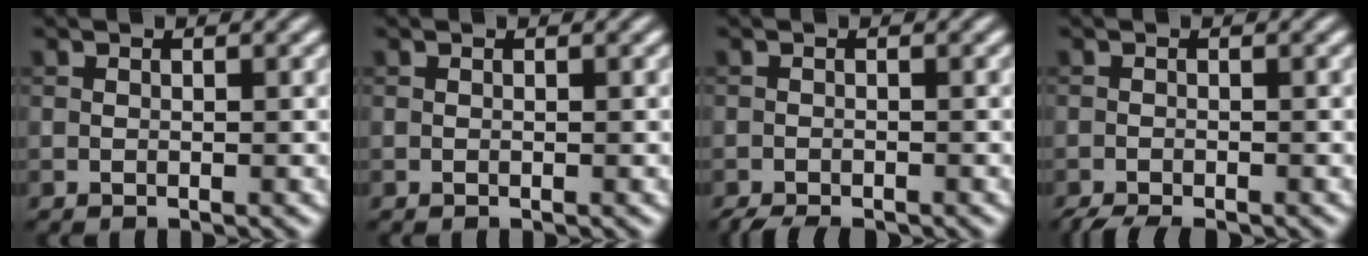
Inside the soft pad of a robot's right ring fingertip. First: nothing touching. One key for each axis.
{"total": 0.0}
{"total": 2.1, "fx": -1.9, "fy": 0.5, "fz": 0.8, "tx": -0.011, "ty": -0.005, "tz": -0.033}
{"total": 2.4, "fx": -2.1, "fy": 0.4, "fz": 1.1, "tx": -0.019, "ty": -0.008, "tz": -0.040}